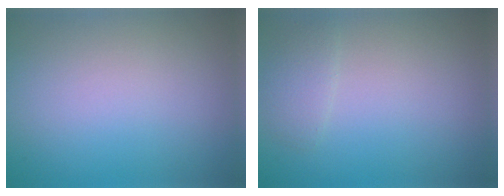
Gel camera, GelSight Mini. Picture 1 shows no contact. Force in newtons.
{"total": 1.4, "press": 1.4, "slide": 0.1}